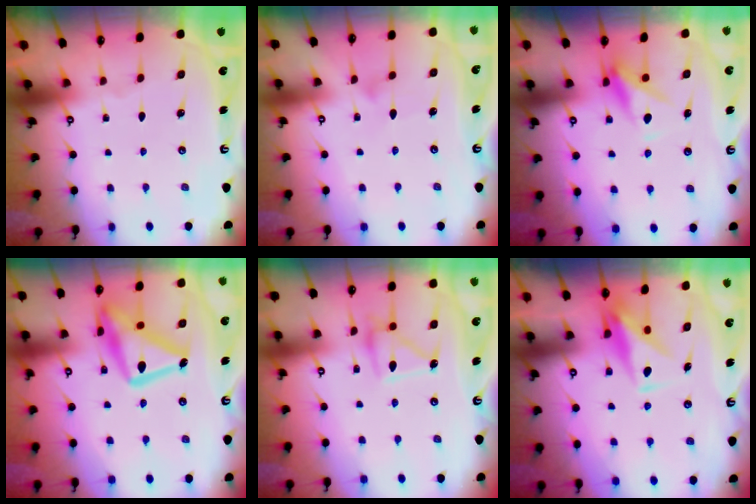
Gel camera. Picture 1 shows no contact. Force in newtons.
{"total": 3.3, "press": 3.3, "slide": 0.1}
{"total": 7.1, "press": 7.0, "slide": 1.3}
{"total": 20.7, "press": 20.6, "slide": 1.3}
{"total": 12.0, "press": 12.0, "slide": 1.0}
{"total": 8.8, "press": 8.8, "slide": 0.1}